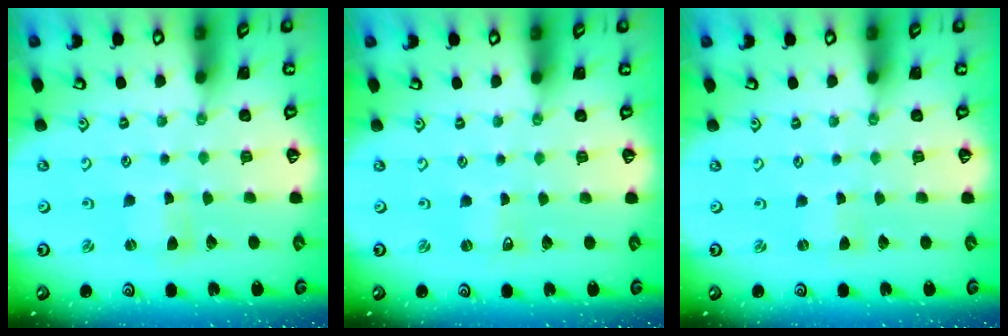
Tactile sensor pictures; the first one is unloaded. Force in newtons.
{"total": 0.0}
{"total": 0.0}